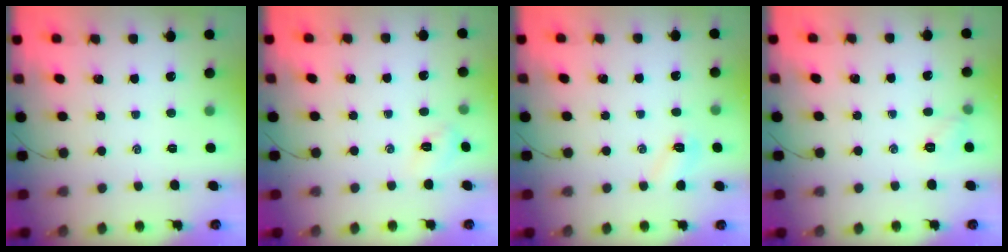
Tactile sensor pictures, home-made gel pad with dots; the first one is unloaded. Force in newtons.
{"total": 4.1, "press": 3.9, "slide": 1.3}
{"total": 4.3, "press": 4.2, "slide": 1.1}
{"total": 5.5, "press": 5.2, "slide": 1.7}